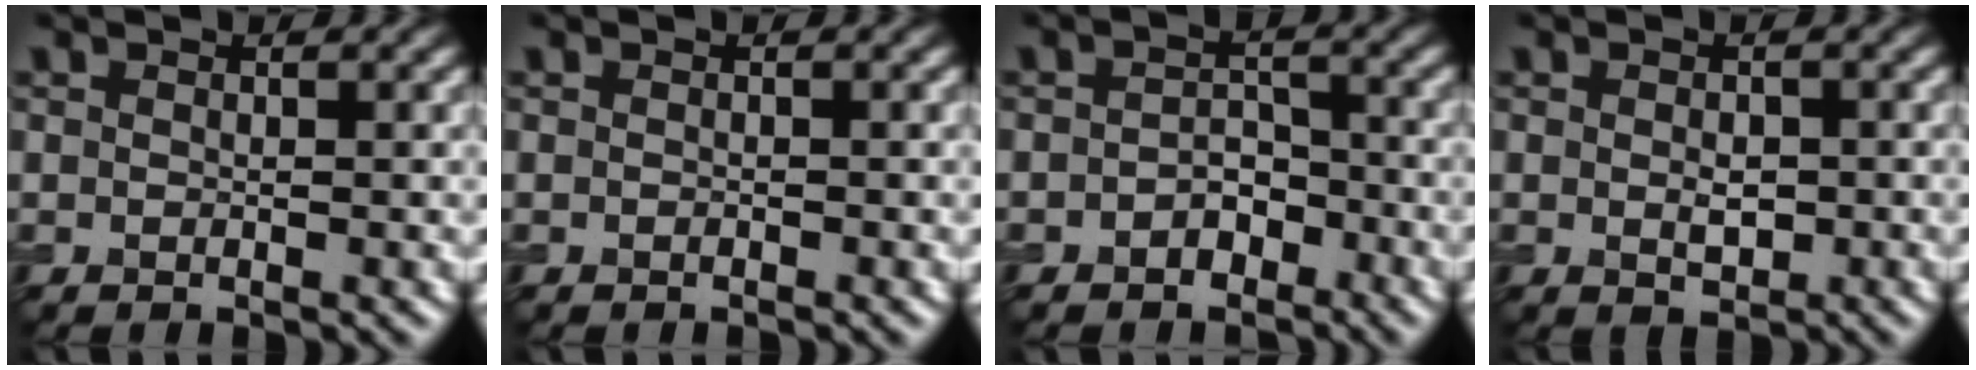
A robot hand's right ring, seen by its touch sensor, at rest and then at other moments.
{"total": 0.0}
{"total": 2.2, "force": [-1.3, 1.5, 0.9], "torque": [-0.011, 0.007, -0.025]}
{"total": 1.6, "force": [-0.2, 1.1, 1.2], "torque": [-0.021, -0.004, 0.000]}